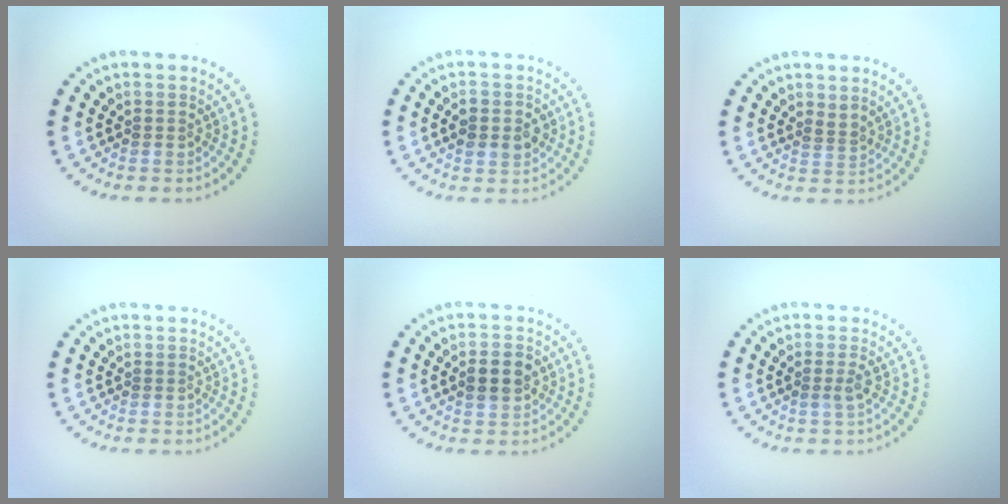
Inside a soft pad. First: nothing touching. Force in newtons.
{"total": 2.9, "press": 2.9, "slide": 0.0}
{"total": 1.0, "press": 0.4, "slide": 0.9}
{"total": 0.0}
{"total": 3.5, "press": 3.5, "slide": 0.2}
{"total": 1.0, "press": 0.9, "slide": 0.6}